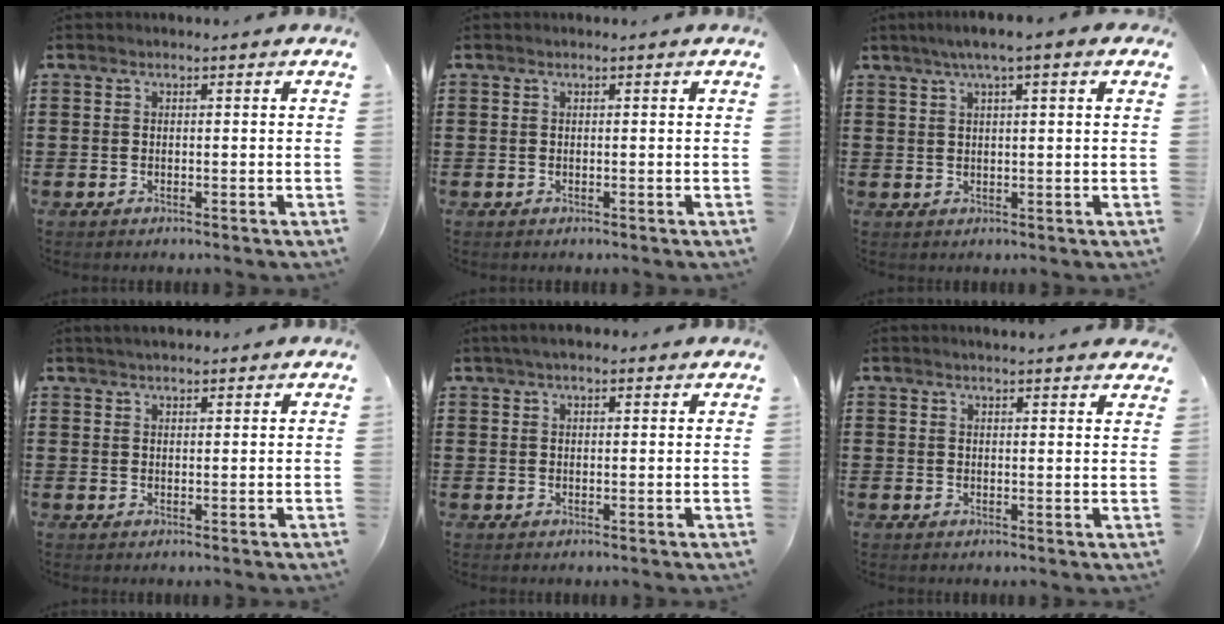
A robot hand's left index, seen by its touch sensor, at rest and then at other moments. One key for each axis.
{"total": 0.0}
{"total": 3.3, "fx": 1.7, "fy": 0.2, "fz": 2.8, "tx": -0.057, "ty": 0.003, "tz": 0.028}
{"total": 1.7, "fx": 1.6, "fy": 0.4, "fz": 0.4, "tx": -0.011, "ty": 0.004, "tz": 0.031}
{"total": 2.4, "fx": 1.8, "fy": 0.8, "fz": 1.3, "tx": -0.029, "ty": 0.007, "tz": 0.033}
{"total": 1.8, "fx": 1.8, "fy": -0.1, "fz": 0.2, "tx": -0.009, "ty": 0.000, "tz": 0.035}